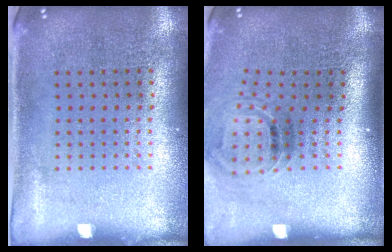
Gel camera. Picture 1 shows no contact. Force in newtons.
{"total": 1.2, "press": 0.9, "slide": 0.8}